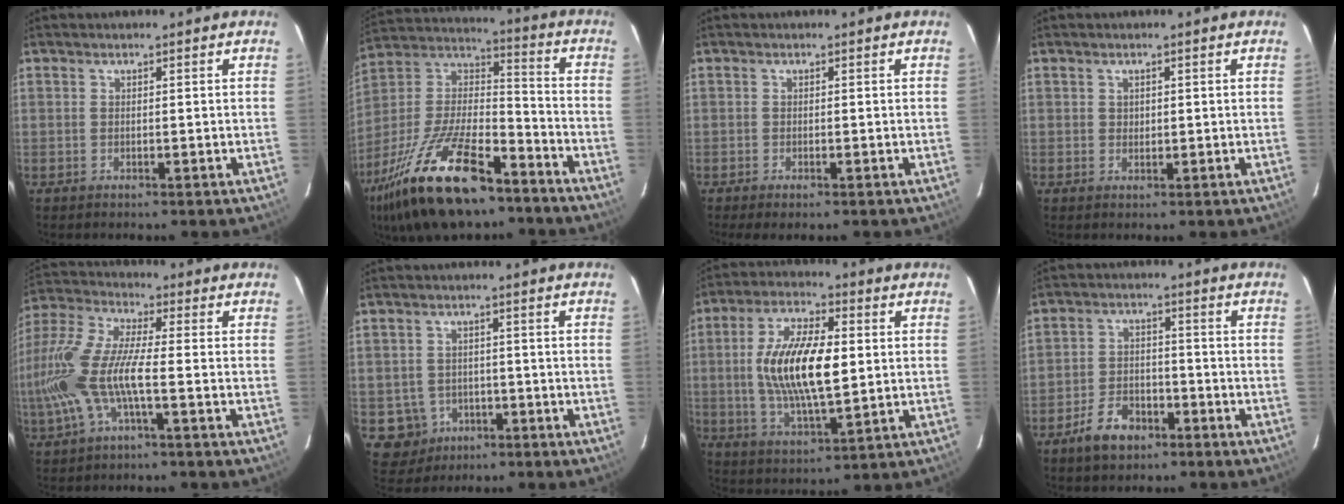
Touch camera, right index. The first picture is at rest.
{"total": 25.3, "force": [-16.1, 9.5, 17.0], "torque": [-0.346, -0.019, -0.279]}
{"total": 1.7, "force": [-1.2, 0.4, 1.1], "torque": [-0.024, -0.006, -0.020]}
{"total": 1.1, "force": [0.3, 1.1, 0.4], "torque": [-0.003, 0.004, 0.006]}
{"total": 15.9, "force": [-3.6, 3.9, 15.0], "torque": [-0.304, -0.009, -0.073]}
{"total": 6.3, "force": [-2.2, 5.9, 0.7], "torque": [-0.030, 0.021, -0.023]}
{"total": 15.9, "force": [0.9, 6.2, 14.6], "torque": [-0.278, 0.004, 0.018]}
{"total": 7.3, "force": [-4.8, 4.3, 3.4], "torque": [-0.082, 0.015, -0.078]}